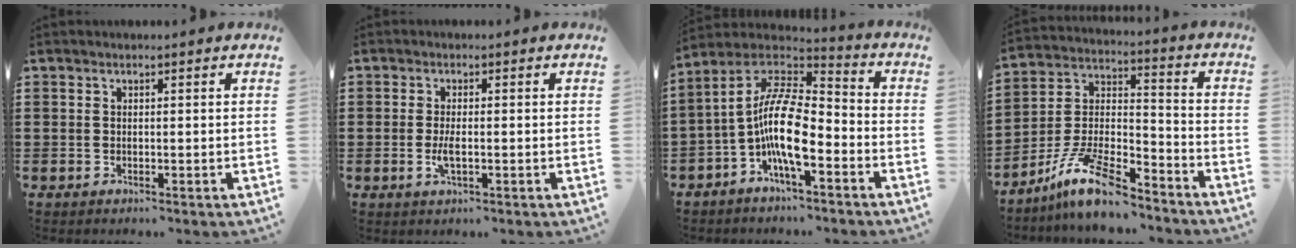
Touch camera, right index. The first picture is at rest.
{"total": 2.7, "force": [-0.6, 0.6, 2.6], "torque": [-0.061, -0.010, -0.013]}
{"total": 11.9, "force": [-3.4, 4.3, 10.6], "torque": [-0.231, -0.001, -0.068]}
{"total": 12.1, "force": [-9.5, 2.7, 6.8], "torque": [-0.149, 0.021, -0.191]}